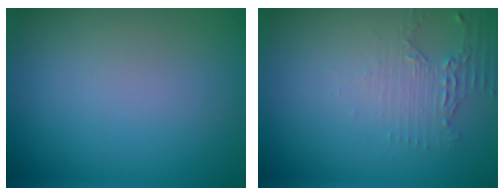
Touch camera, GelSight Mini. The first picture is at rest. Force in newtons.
{"total": 2.3, "press": 1.6, "slide": 1.6}